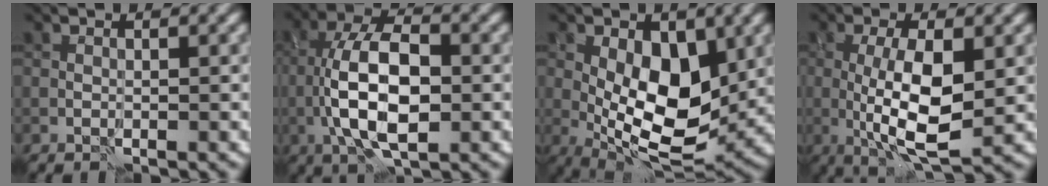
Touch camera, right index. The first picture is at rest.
{"total": 9.2, "force": [-1.3, 4.2, 8.0], "torque": [-0.152, 0.011, -0.028]}
{"total": 9.7, "force": [0.4, 5.2, 8.2], "torque": [-0.130, -0.004, 0.004]}
{"total": 7.2, "force": [0.0, 2.4, 6.8], "torque": [-0.128, -0.007, 0.002]}